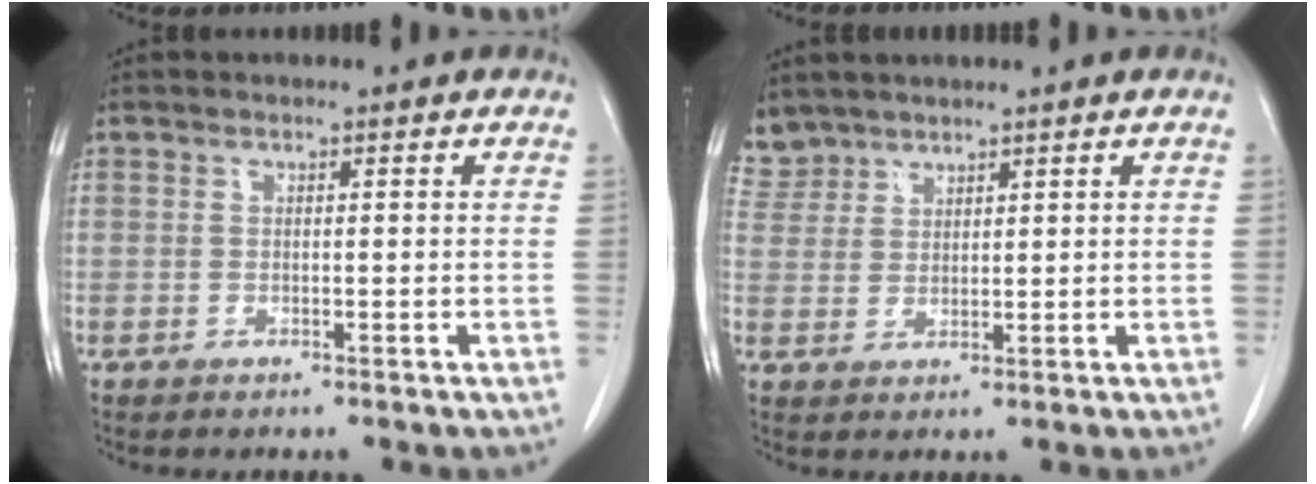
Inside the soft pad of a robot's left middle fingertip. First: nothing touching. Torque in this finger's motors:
{"motor_torque": [0.10, -0.09, 0.00, -0.04]}